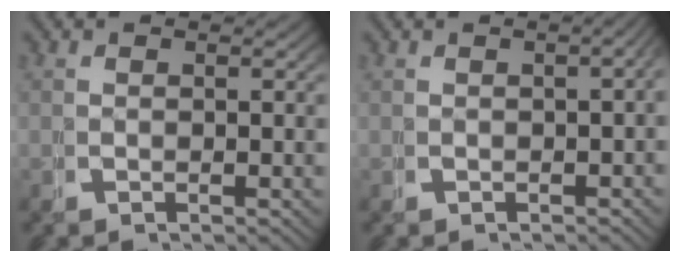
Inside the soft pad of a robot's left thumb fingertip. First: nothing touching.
{"total": 2.1, "force": [-0.5, 0.7, 1.9], "torque": [-0.023, 0.005, -0.008]}